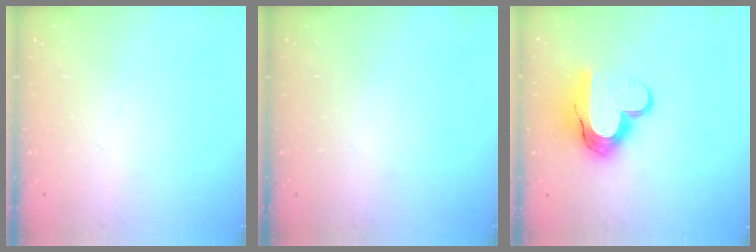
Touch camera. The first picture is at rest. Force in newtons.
{"total": 0.0}
{"total": 15.4, "press": 15.3, "slide": 1.1}